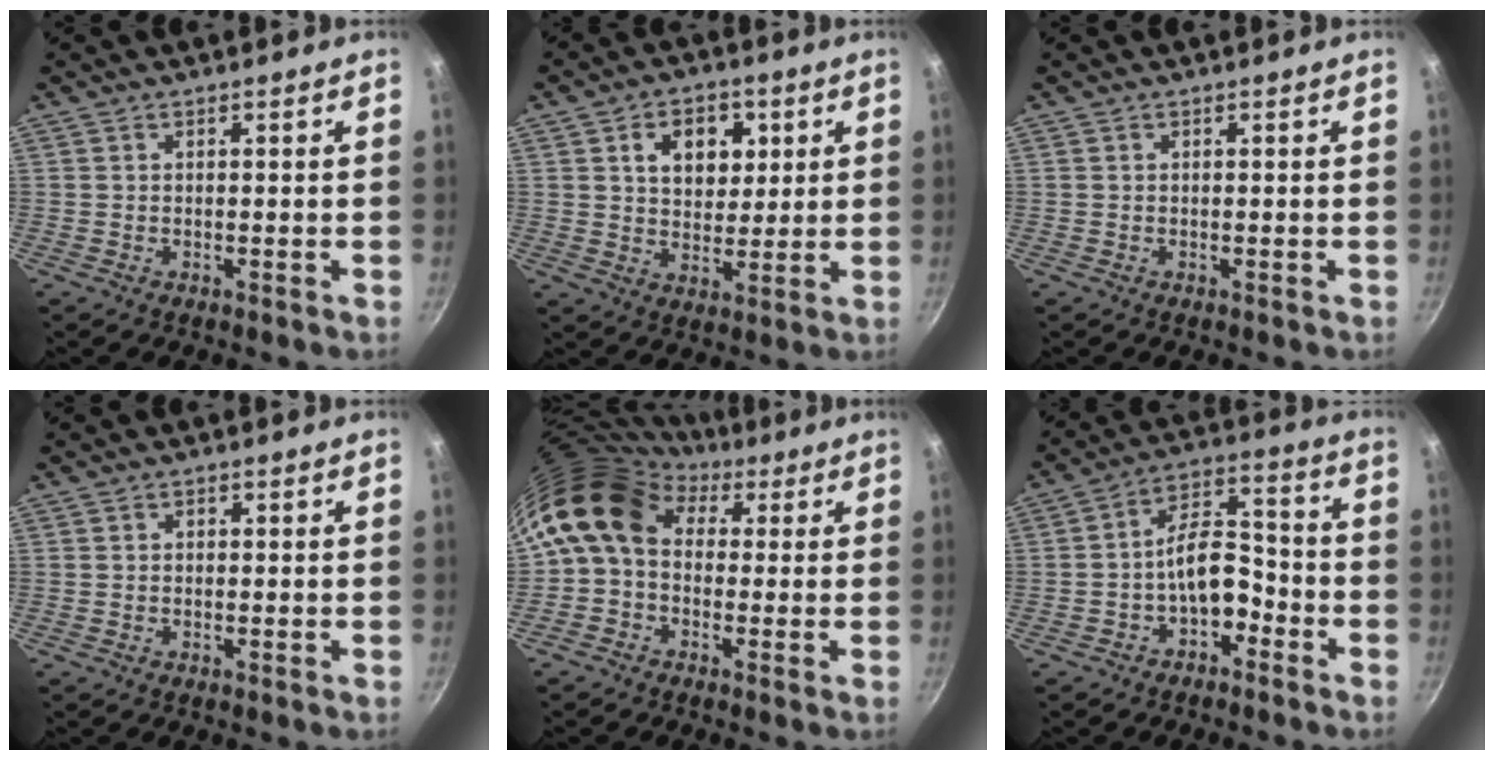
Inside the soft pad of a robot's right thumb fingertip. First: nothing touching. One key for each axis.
{"total": 7.0, "fx": 2.3, "fy": 5.0, "fz": 4.4, "tx": -0.045, "ty": -0.005, "tz": 0.035}
{"total": 0.0}
{"total": 0.7, "fx": 0.1, "fy": 0.7, "fz": 0.3, "tx": -0.001, "ty": 0.004, "tz": 0.000}
{"total": 10.5, "fx": 2.5, "fy": 7.9, "fz": 6.5, "tx": -0.102, "ty": 0.019, "tz": 0.019}
{"total": 9.2, "fx": -3.6, "fy": 5.4, "fz": 6.4, "tx": -0.074, "ty": 0.060, "tz": -0.062}